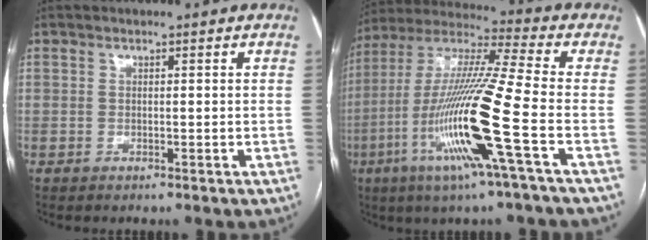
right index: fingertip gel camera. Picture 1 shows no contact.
{"total": 18.5, "force": [-6.0, -0.9, 17.5], "torque": [-0.359, -0.019, -0.125]}